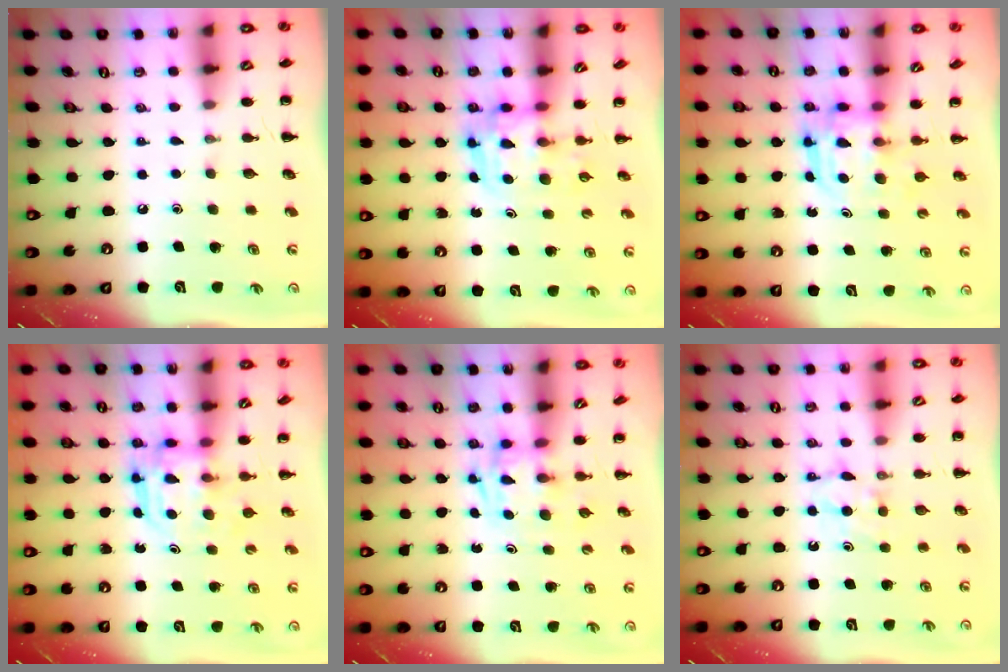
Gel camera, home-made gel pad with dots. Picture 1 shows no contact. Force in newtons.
{"total": 3.4, "press": 3.3, "slide": 0.6}
{"total": 3.0, "press": 3.0, "slide": 0.2}
{"total": 3.2, "press": 3.2, "slide": 0.2}
{"total": 2.9, "press": 2.9, "slide": 0.1}
{"total": 5.5, "press": 5.3, "slide": 1.6}